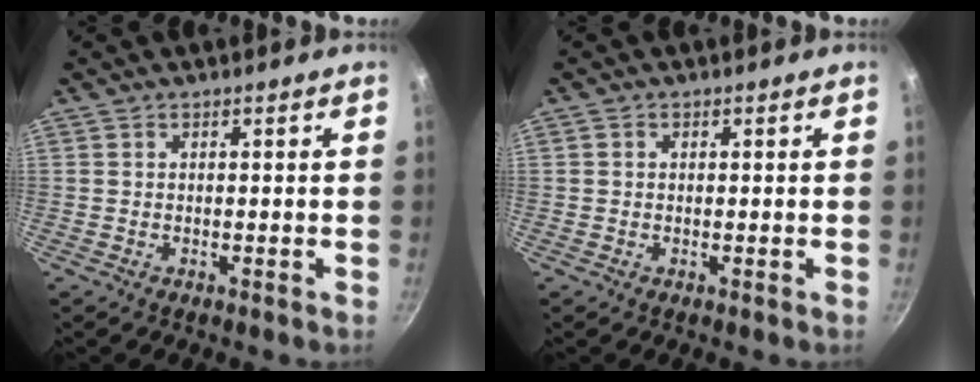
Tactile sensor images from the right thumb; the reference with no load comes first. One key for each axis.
{"total": 0.6, "fx": 0.1, "fy": 0.5, "fz": 0.2, "tx": -0.002, "ty": 0.003, "tz": 0.001}